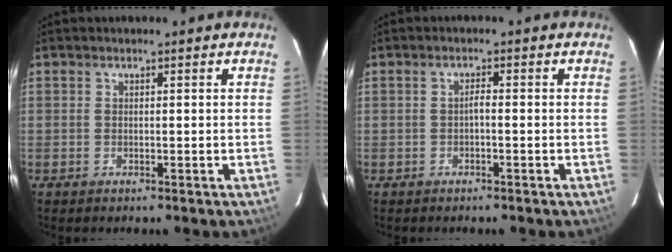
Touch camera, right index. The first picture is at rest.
{"total": 1.0, "force": [-0.5, 0.2, 0.8], "torque": [-0.016, 0.006, -0.010]}